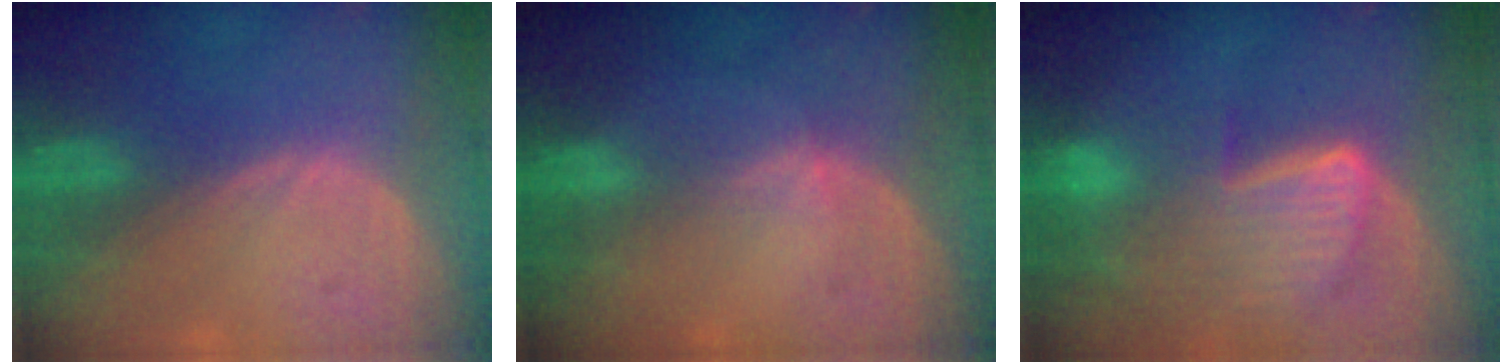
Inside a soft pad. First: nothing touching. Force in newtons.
{"total": 1.7, "press": 1.3, "slide": 1.1}
{"total": 9.8, "press": 8.3, "slide": 5.3}